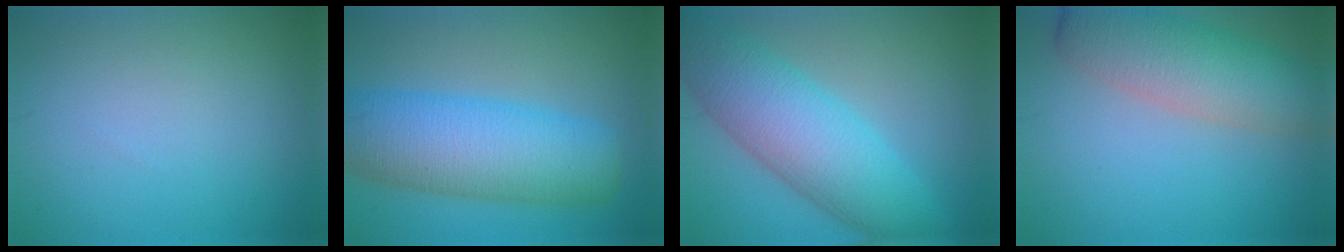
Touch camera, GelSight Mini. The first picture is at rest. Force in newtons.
{"total": 9.7, "press": 9.7, "slide": 0.2}
{"total": 9.2, "press": 9.2, "slide": 0.1}
{"total": 7.0, "press": 7.0, "slide": 0.3}